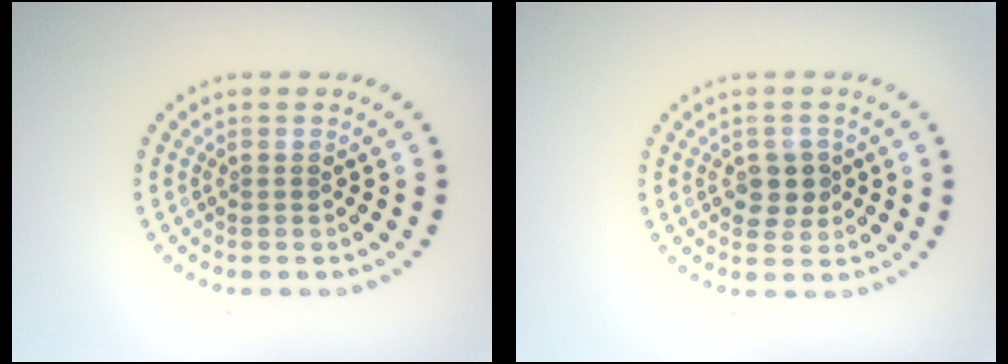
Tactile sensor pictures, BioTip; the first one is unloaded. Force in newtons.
{"total": 2.6, "press": 2.5, "slide": 0.7}